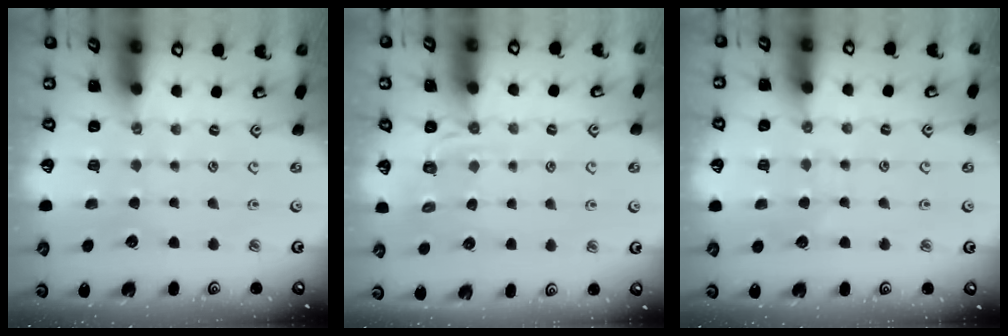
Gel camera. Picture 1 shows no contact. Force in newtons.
{"total": 3.8, "press": 3.2, "slide": 2.1}
{"total": 4.0, "press": 3.9, "slide": 0.5}